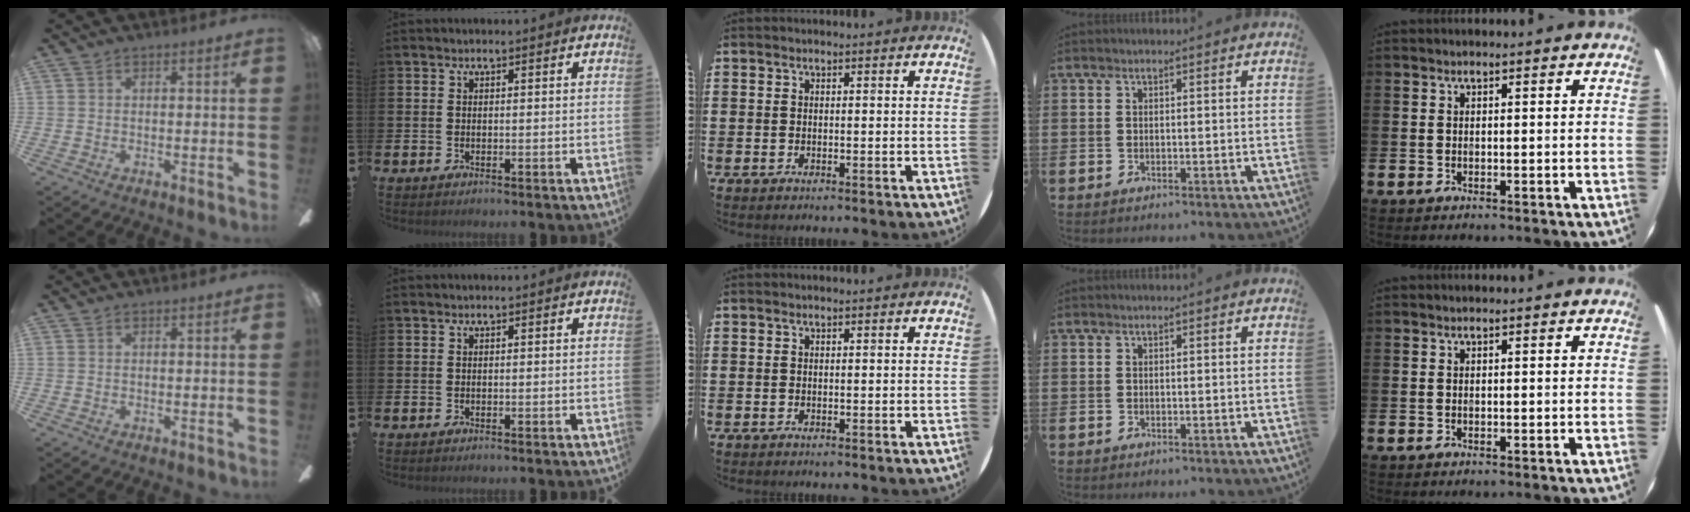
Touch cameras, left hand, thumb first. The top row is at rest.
{}